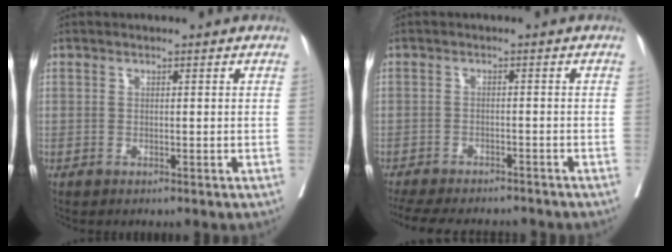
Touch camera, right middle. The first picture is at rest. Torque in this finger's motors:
{"motor_torque": [0.75, -0.77, 0.17, 0.04]}